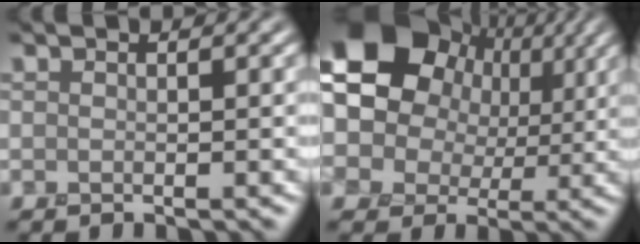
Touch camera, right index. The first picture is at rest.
{"total": 19.5, "force": [6.5, 15.5, 10.0], "torque": [-0.206, 0.037, 0.081]}